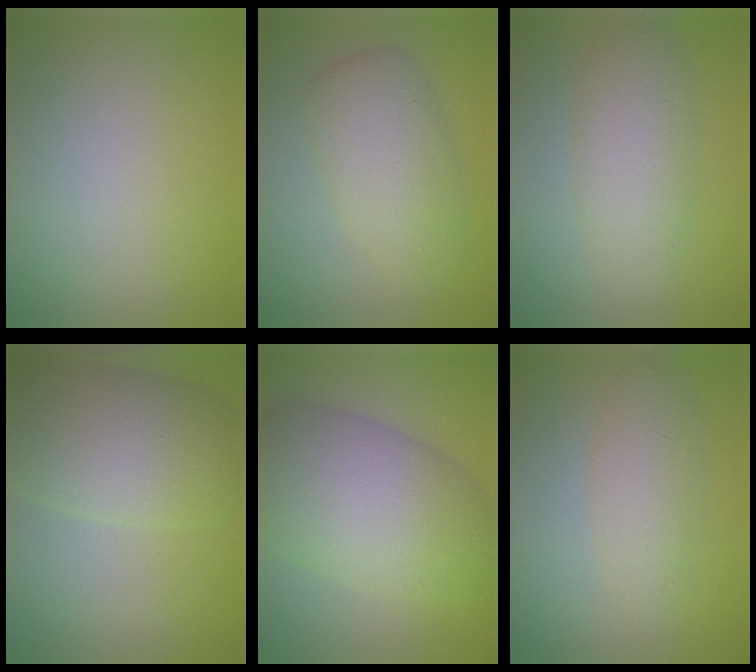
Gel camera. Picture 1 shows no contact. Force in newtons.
{"total": 5.0, "press": 5.0, "slide": 0.3}
{"total": 4.4, "press": 4.4, "slide": 0.1}
{"total": 8.4, "press": 8.4, "slide": 0.3}
{"total": 10.6, "press": 10.6, "slide": 0.1}
{"total": 2.9, "press": 2.9, "slide": 0.1}